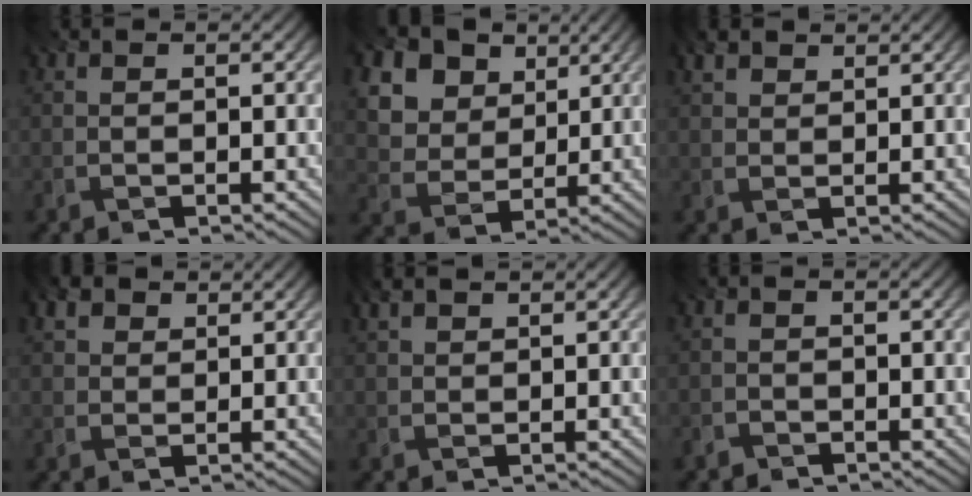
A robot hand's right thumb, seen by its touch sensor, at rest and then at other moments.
{"total": 14.8, "force": [7.9, 10.6, 6.6], "torque": [-0.206, 0.020, 0.172]}
{"total": 2.3, "force": [1.8, 1.1, 0.9], "torque": [-0.025, 0.004, 0.036]}
{"total": 2.6, "force": [1.6, 1.7, 1.1], "torque": [-0.029, 0.004, 0.032]}
{"total": 1.7, "force": [1.5, 0.4, 0.8], "torque": [-0.024, 0.006, 0.030]}
{"total": 1.9, "force": [-1.8, 0.6, -0.4], "torque": [0.005, -0.001, -0.043]}